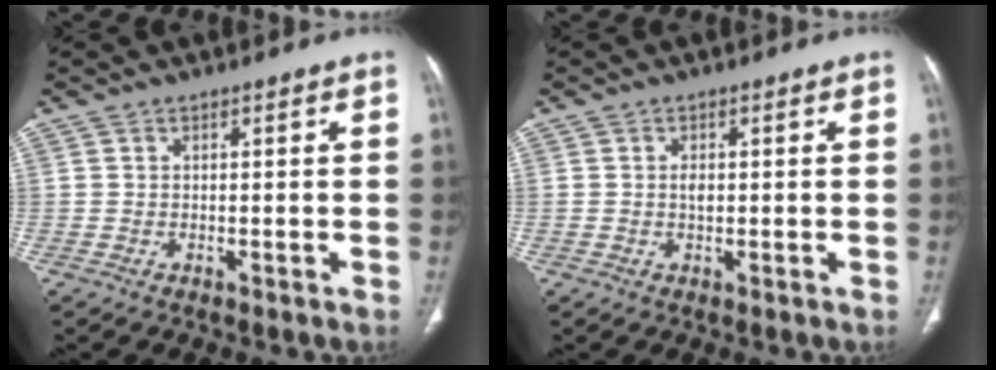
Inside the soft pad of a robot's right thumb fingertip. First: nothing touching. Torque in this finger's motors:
{"motor_torque": [0.06, 0.53, 0.00, -0.42, 0.00]}